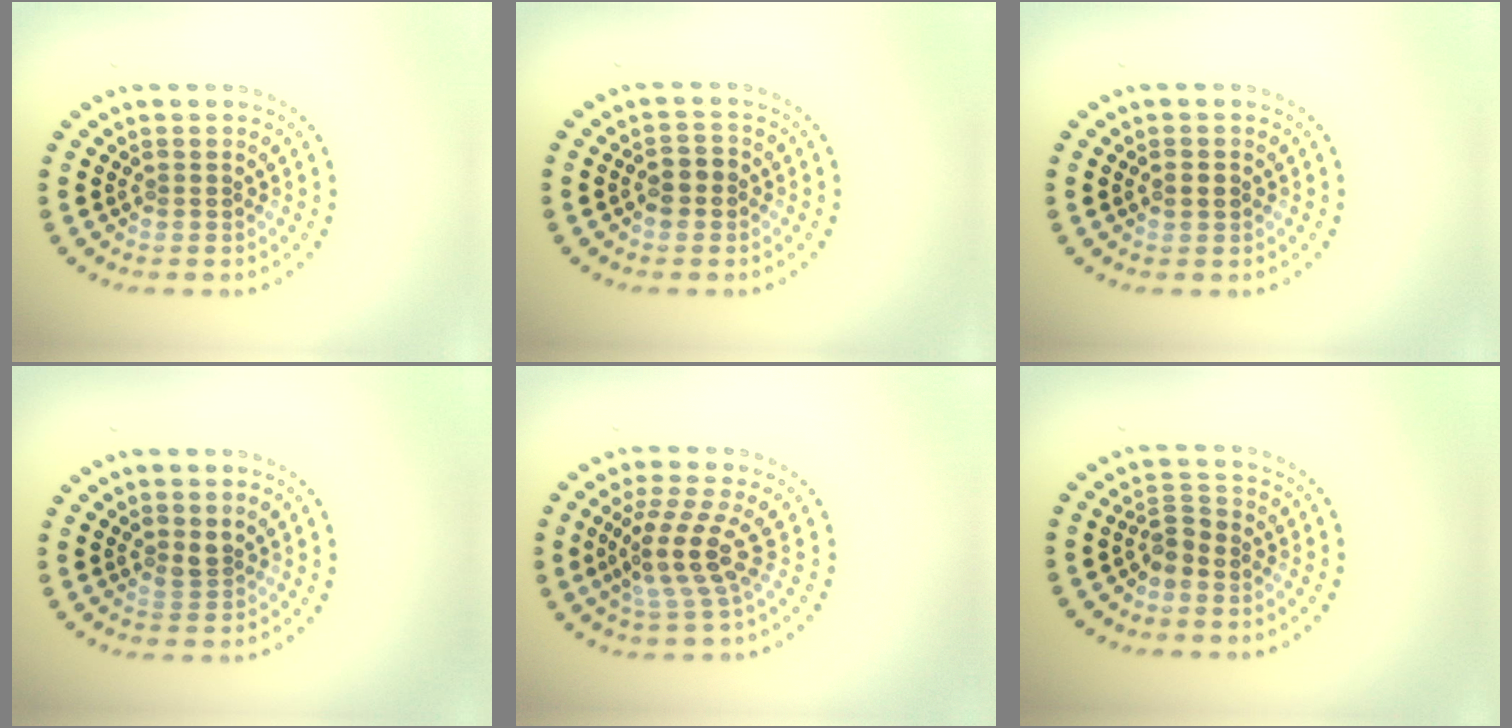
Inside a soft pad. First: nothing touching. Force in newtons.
{"total": 1.7, "press": 1.7, "slide": 0.5}
{"total": 1.4, "press": 1.4, "slide": 0.1}
{"total": 1.4, "press": 1.0, "slide": 1.0}
{"total": 3.7, "press": 2.8, "slide": 2.5}
{"total": 1.9, "press": 1.6, "slide": 1.1}